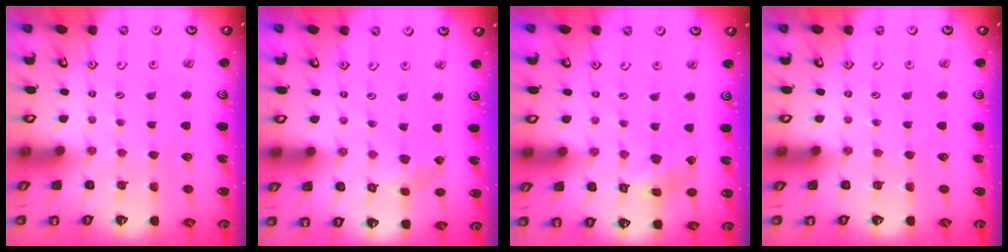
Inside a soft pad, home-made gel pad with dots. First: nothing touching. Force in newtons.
{"total": 2.6, "press": 2.6, "slide": 0.3}
{"total": 4.3, "press": 4.3, "slide": 0.5}
{"total": 0.0}